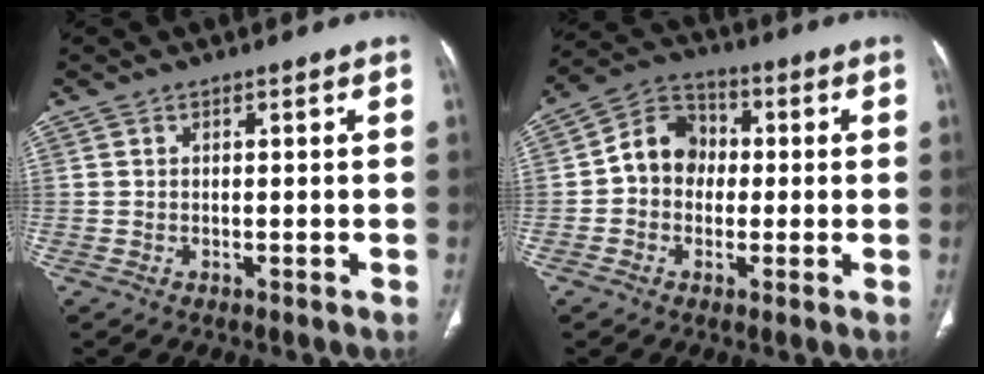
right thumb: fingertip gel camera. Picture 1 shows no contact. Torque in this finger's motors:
{"motor_torque": [0.34, 1.56, 0.69, -0.54, 0.02]}